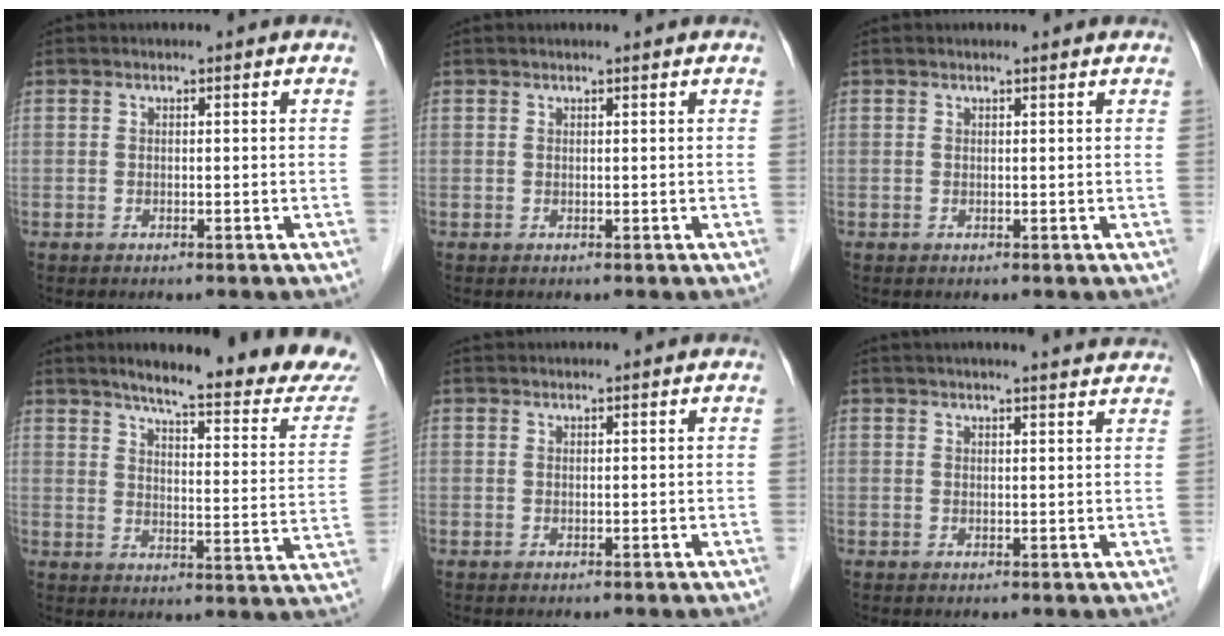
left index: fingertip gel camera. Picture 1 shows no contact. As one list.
[{"total": 1.1, "force": [1.0, 0.0, 0.4], "torque": [-0.007, 0.010, 0.015]}, {"total": 1.0, "force": [1.0, 0.3, 0.2], "torque": [-0.015, 0.008, 0.008]}, {"total": 21.7, "force": [18.8, 1.7, 10.6], "torque": [-0.137, -0.059, 0.228]}, {"total": 2.0, "force": [2.0, 0.0, 0.5], "torque": [-0.004, 0.028, 0.035]}, {"total": 12.2, "force": [11.2, 0.6, 4.8], "torque": [-0.064, 0.021, 0.127]}]